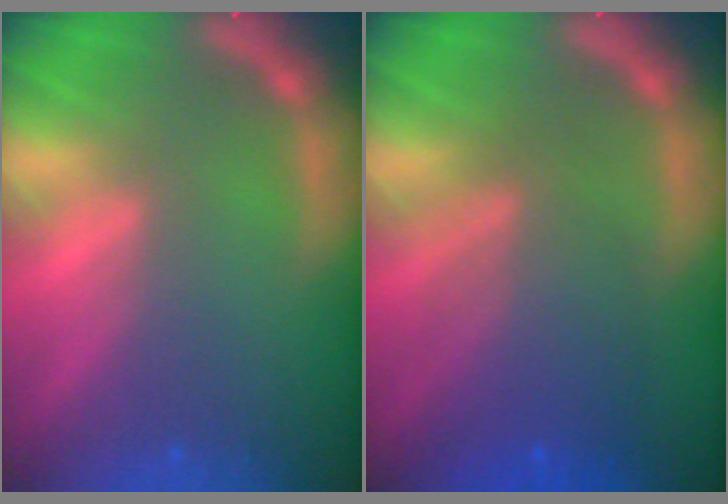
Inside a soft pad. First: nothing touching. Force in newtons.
{"total": 6.6}